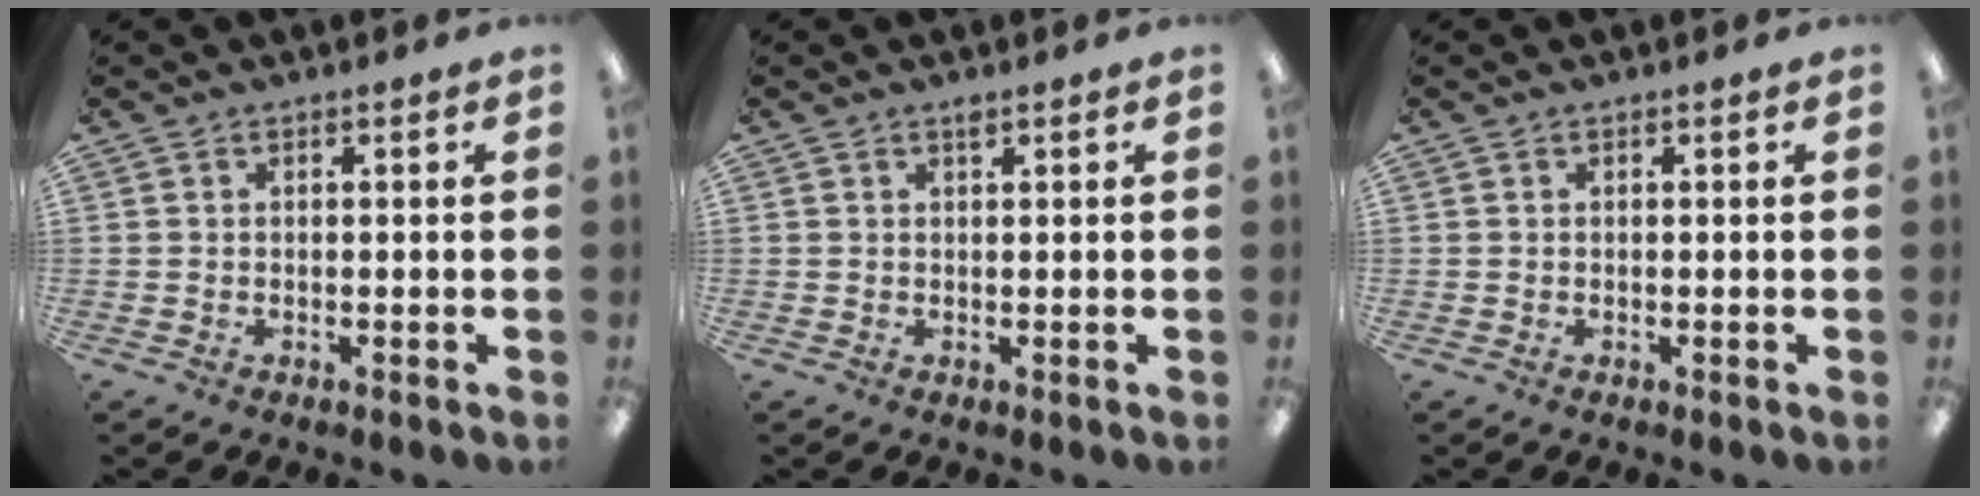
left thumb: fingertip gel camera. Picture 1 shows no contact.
{"total": 1.1, "force": [0.9, 0.2, 0.6], "torque": [-0.014, 0.000, 0.016]}
{"total": 0.0}